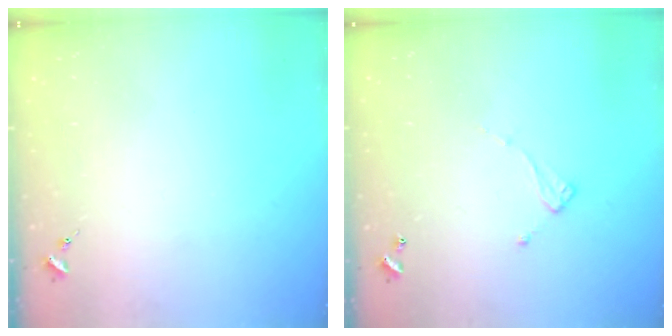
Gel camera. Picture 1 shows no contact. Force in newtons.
{"total": 5.0, "press": 5.0, "slide": 0.4}